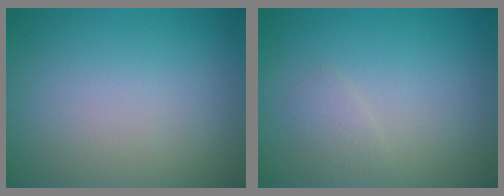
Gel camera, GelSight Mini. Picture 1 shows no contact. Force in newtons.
{"total": 1.0, "press": 1.0, "slide": 0.0}